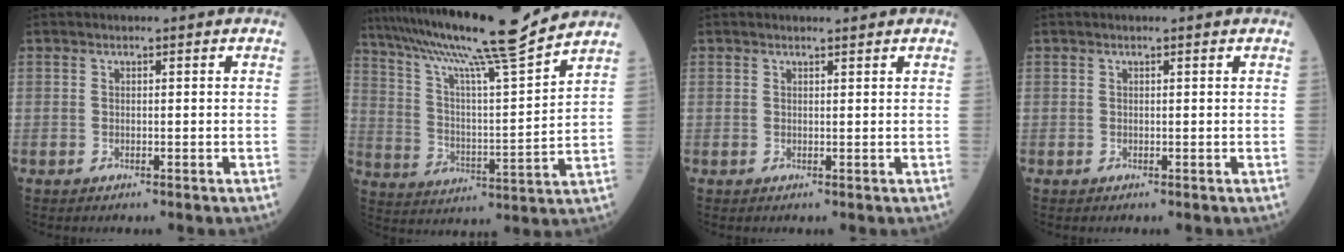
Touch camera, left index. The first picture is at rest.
{"total": 19.6, "force": [16.7, -1.0, 10.2], "torque": [-0.185, -0.006, 0.272]}
{"total": 1.3, "force": [1.2, -0.1, 0.4], "torque": [-0.009, 0.001, 0.021]}
{"total": 1.0, "force": [0.9, -0.2, 0.5], "torque": [-0.013, 0.004, 0.015]}